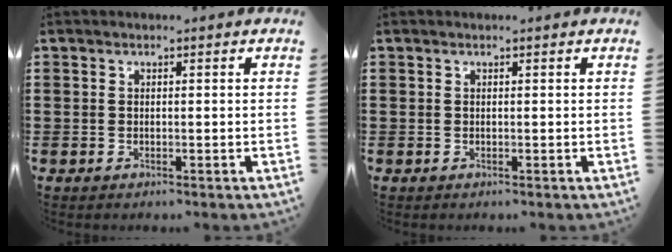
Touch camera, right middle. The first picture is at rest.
{"total": 0.0}